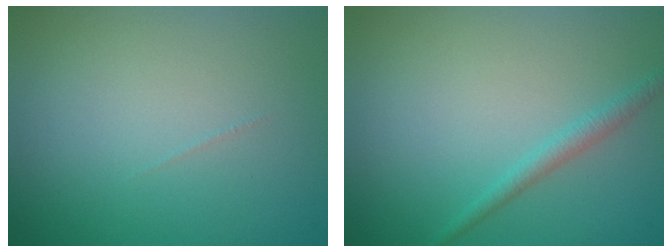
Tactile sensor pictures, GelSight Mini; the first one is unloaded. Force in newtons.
{"total": 1.5, "press": 1.5, "slide": 0.1}